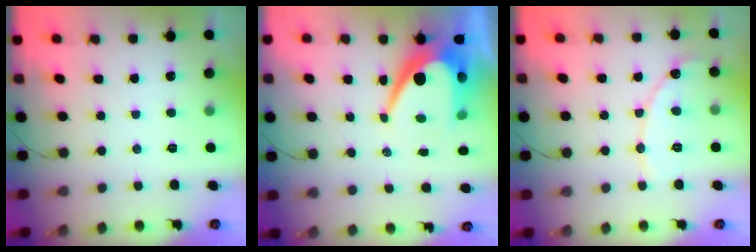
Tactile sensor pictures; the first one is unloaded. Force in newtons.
{"total": 12.2, "press": 12.2, "slide": 0.7}
{"total": 9.7, "press": 9.7, "slide": 0.7}